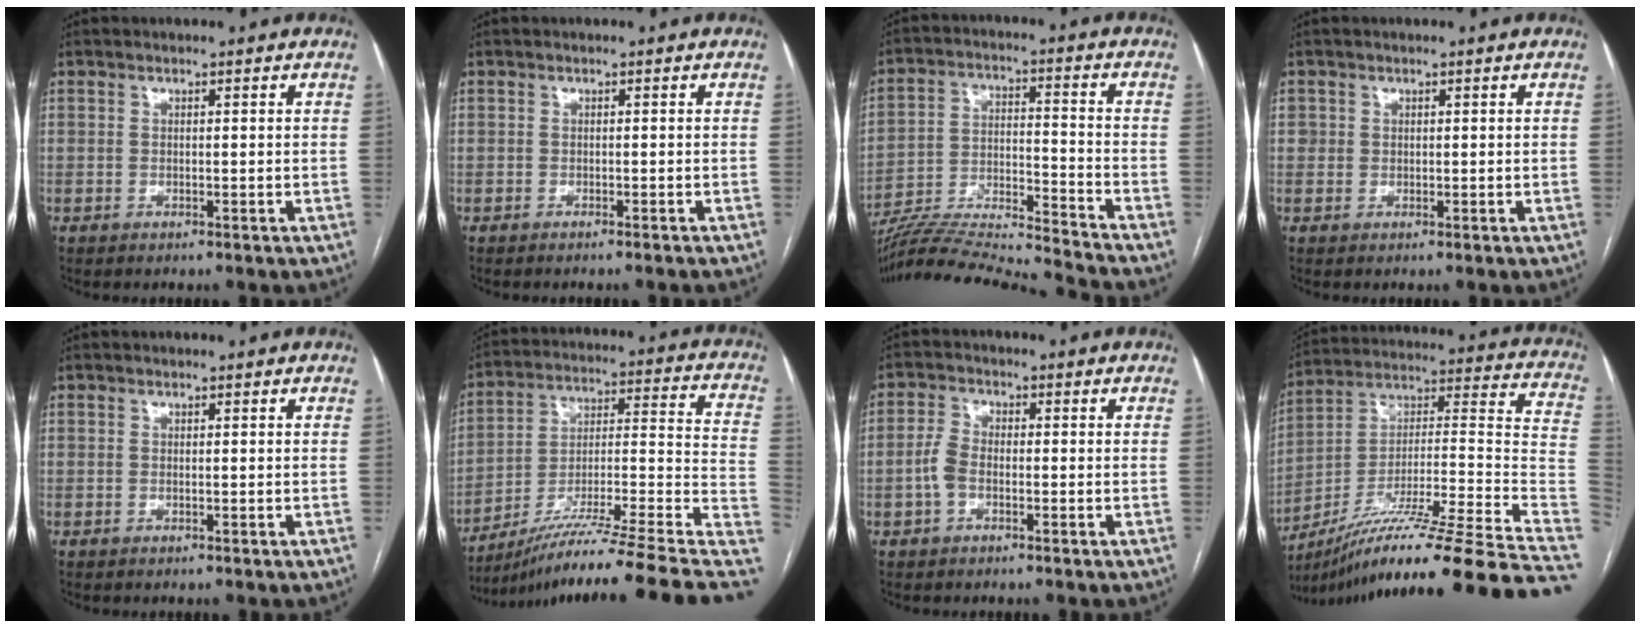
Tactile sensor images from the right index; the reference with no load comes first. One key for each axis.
{"total": 1.7, "fx": -1.5, "fy": -0.3, "fz": 0.8, "tx": -0.011, "ty": 0.003, "tz": -0.019}
{"total": 18.0, "fx": -17.1, "fy": -1.8, "fz": 5.3, "tx": -0.102, "ty": 0.001, "tz": -0.286}
{"total": 1.0, "fx": 0.1, "fy": 1.0, "fz": 0.1, "tx": 0.008, "ty": 0.004, "tz": 0.000}
{"total": 0.0}
{"total": 25.6, "fx": -19.1, "fy": 0.0, "fz": 17.0, "tx": -0.175, "ty": 0.022, "tz": -0.299}
{"total": 3.5, "fx": -1.1, "fy": 2.0, "fz": 2.6, "tx": -0.064, "ty": 0.010, "tz": -0.026}
{"total": 31.2, "fx": -22.1, "fy": -1.6, "fz": 22.0, "tx": -0.226, "ty": 0.010, "tz": -0.355}